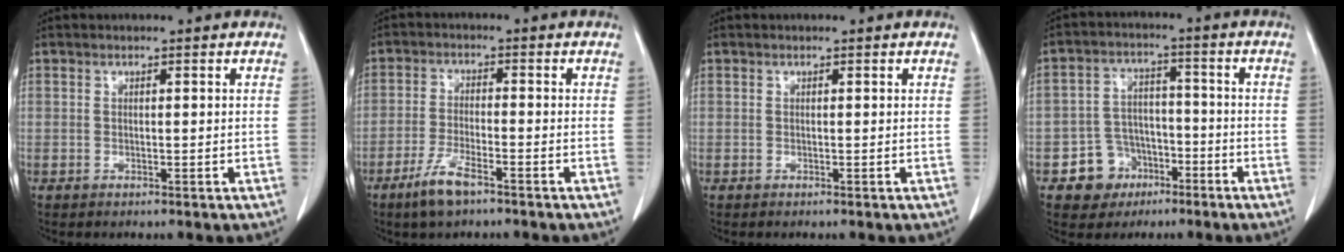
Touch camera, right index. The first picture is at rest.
{"total": 5.7, "force": [-3.9, 1.2, 4.0], "torque": [-0.086, -0.006, -0.072]}
{"total": 0.0}
{"total": 7.3, "force": [-3.7, 6.1, 1.3], "torque": [-0.018, 0.016, -0.053]}